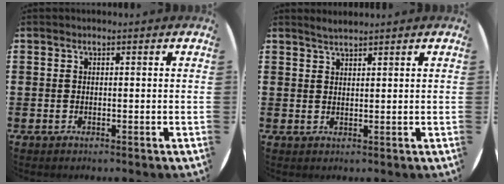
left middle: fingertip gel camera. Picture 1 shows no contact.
{"total": 1.5, "force": [1.5, -0.1, 0.3], "torque": [-0.006, 0.002, 0.028]}